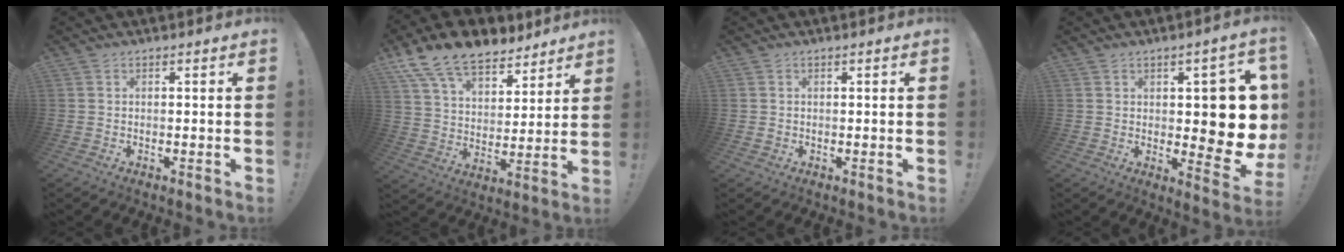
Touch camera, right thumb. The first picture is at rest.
{"total": 15.1, "force": [11.1, 7.9, 6.5], "torque": [-0.119, -0.076, 0.208]}
{"total": 0.6, "force": [-0.1, 0.5, 0.1], "torque": [-0.001, 0.002, -0.002]}
{"total": 8.4, "force": [1.0, 4.4, 7.2], "torque": [-0.080, -0.012, 0.024]}